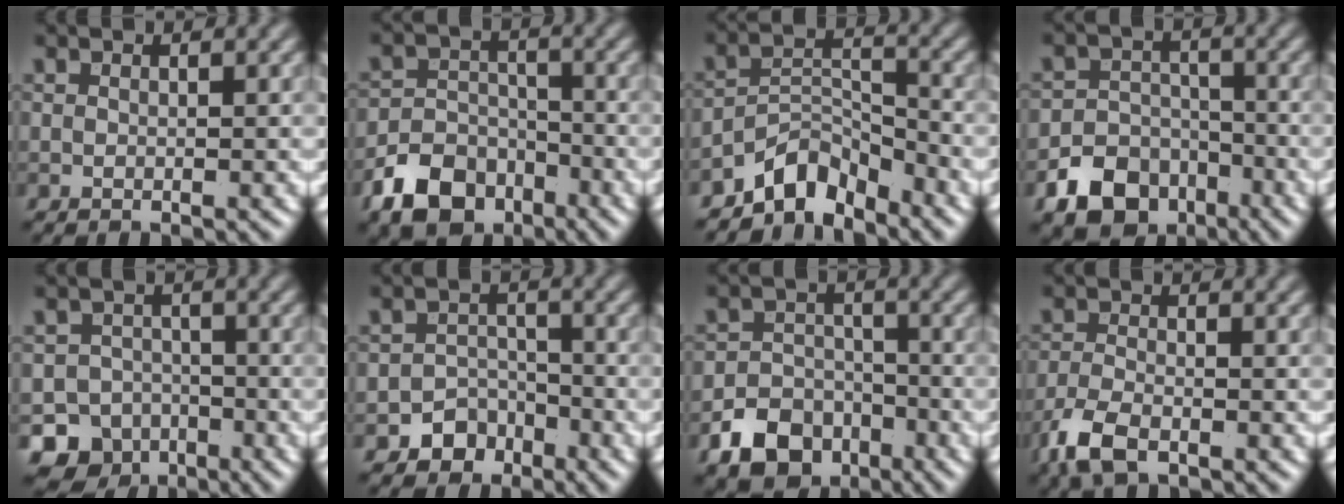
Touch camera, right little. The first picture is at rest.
{"total": 6.2, "force": [-3.8, 4.1, 2.6], "torque": [-0.044, -0.006, -0.073]}
{"total": 4.7, "force": [-4.0, 1.9, 1.5], "torque": [-0.013, 0.007, -0.083]}
{"total": 6.3, "force": [-3.7, 4.5, 2.3], "torque": [-0.028, -0.007, -0.066]}
{"total": 6.8, "force": [-4.5, 5.1, 0.6], "torque": [0.014, -0.012, -0.073]}
{"total": 3.0, "force": [-2.0, 2.2, 0.4], "torque": [0.012, 0.008, -0.032]}
{"total": 5.7, "force": [-3.4, 4.0, 2.2], "torque": [-0.033, -0.008, -0.060]}
{"total": 3.9, "force": [-2.5, 1.6, 2.4], "torque": [-0.055, -0.009, -0.060]}